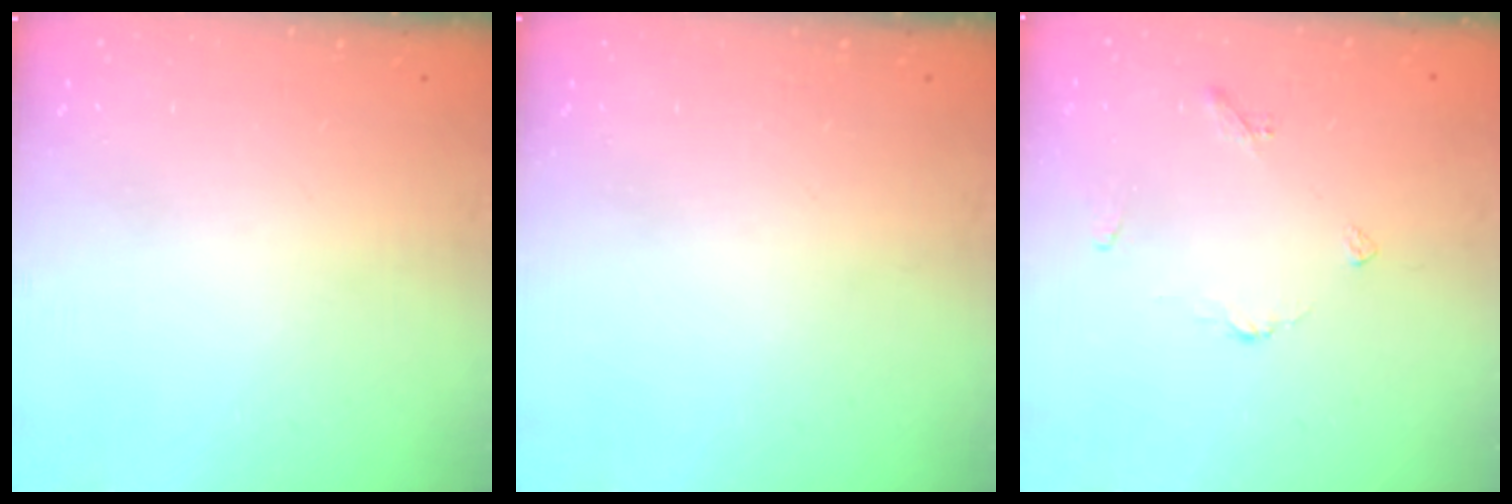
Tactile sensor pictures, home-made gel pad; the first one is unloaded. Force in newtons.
{"total": 0.0}
{"total": 3.4, "press": 3.3, "slide": 0.5}